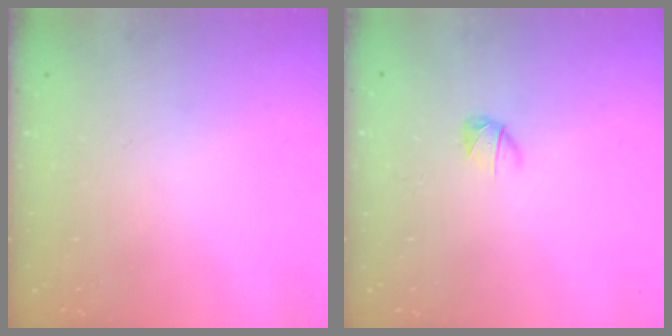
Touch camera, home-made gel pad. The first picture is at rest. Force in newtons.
{"total": 3.0, "press": 2.9, "slide": 0.7}